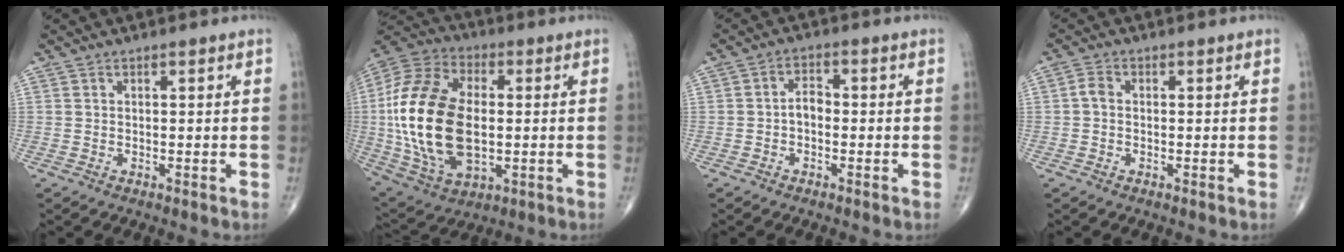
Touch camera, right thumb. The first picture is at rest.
{"total": 25.0, "force": [-0.5, 14.5, 20.4], "torque": [-0.421, -0.002, -0.003]}
{"total": 3.0, "force": [-0.8, 2.0, 2.2], "torque": [-0.027, 0.015, -0.021]}
{"total": 1.8, "force": [-0.2, 1.3, 1.3], "torque": [-0.021, 0.004, -0.009]}